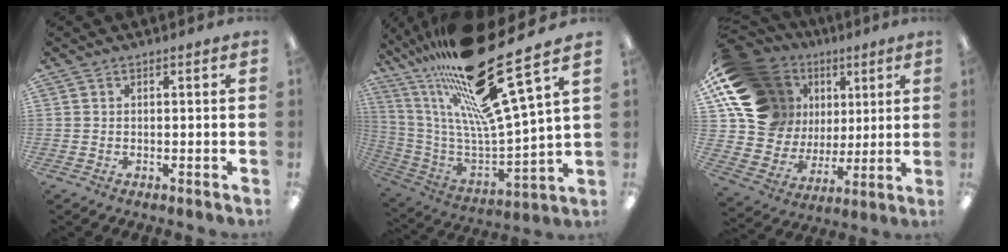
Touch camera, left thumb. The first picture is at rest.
{"total": 28.6, "force": [18.6, 6.8, 20.6], "torque": [-0.361, -0.121, 0.294]}
{"total": 19.7, "force": [9.4, 15.3, 8.0], "torque": [-0.159, -0.054, 0.208]}